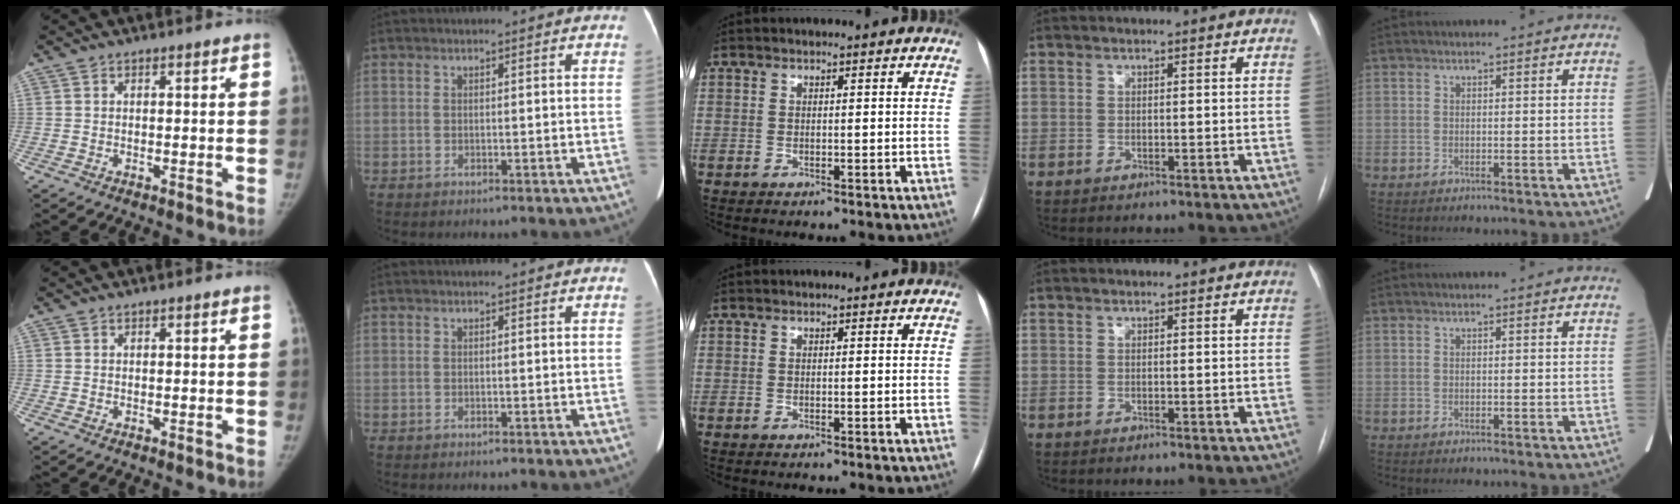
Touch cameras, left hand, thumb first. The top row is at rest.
{}